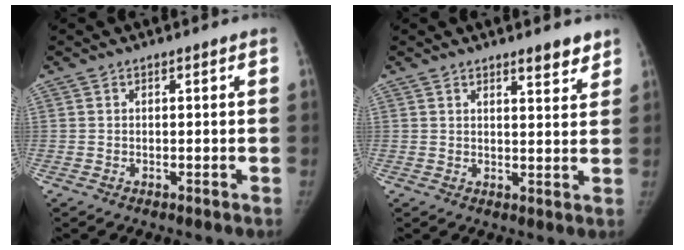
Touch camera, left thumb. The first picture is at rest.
{"total": 4.0, "force": [3.2, 1.0, 2.2], "torque": [-0.016, -0.024, 0.043]}